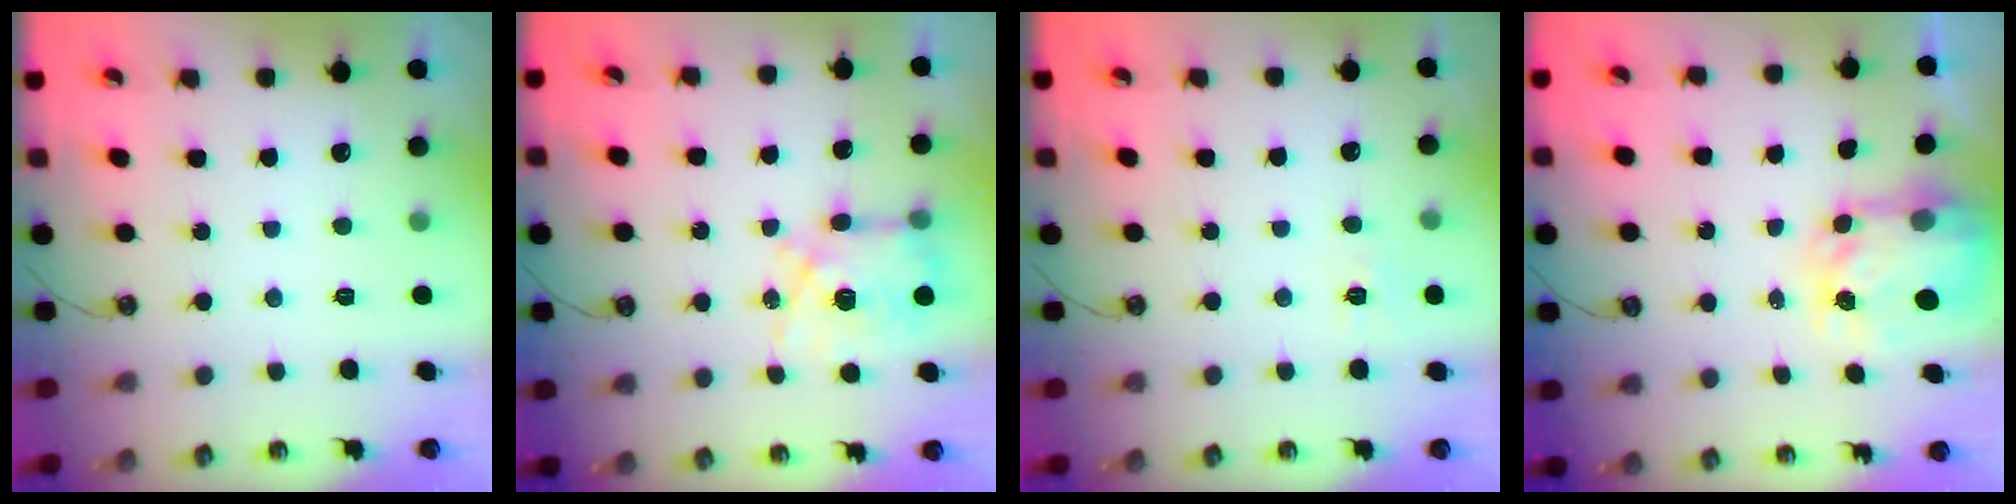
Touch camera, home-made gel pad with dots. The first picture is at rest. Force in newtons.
{"total": 8.3, "press": 8.3, "slide": 0.5}
{"total": 5.9, "press": 5.9, "slide": 0.7}
{"total": 5.5, "press": 5.5, "slide": 0.5}